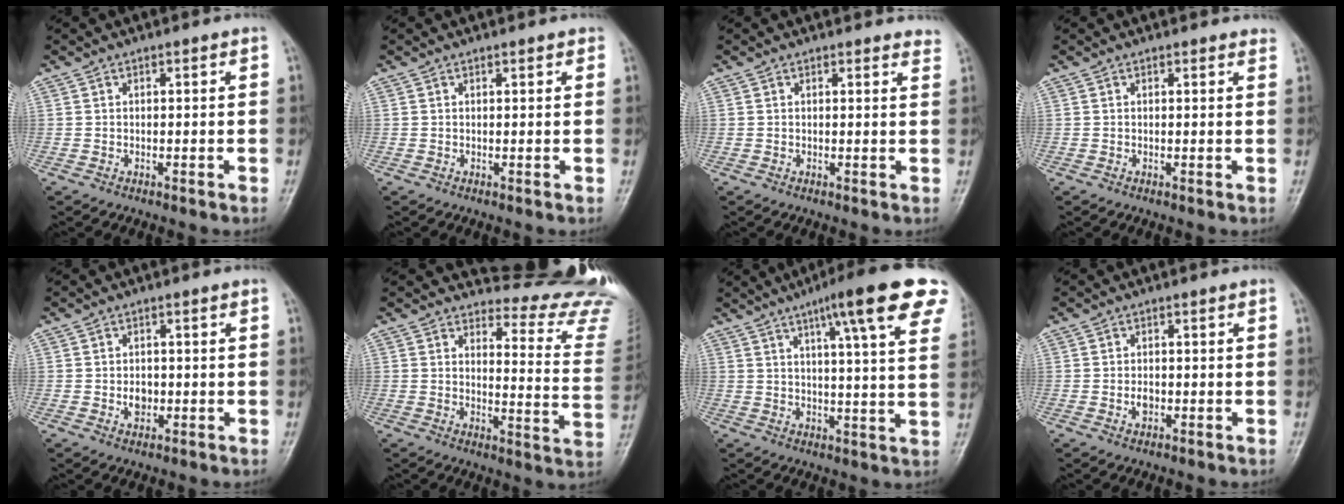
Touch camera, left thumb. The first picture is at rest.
{"total": 1.0, "force": [0.9, 0.3, 0.5], "torque": [-0.004, -0.002, 0.009]}
{"total": 4.2, "force": [4.1, 1.0, 0.3], "torque": [0.016, -0.021, 0.027]}
{"total": 2.6, "force": [2.5, 0.7, 0.4], "torque": [0.003, -0.009, 0.017]}
{"total": 2.5, "force": [-0.3, 2.0, 1.6], "torque": [-0.016, 0.002, -0.002]}
{"total": 18.3, "force": [18.1, 2.2, 1.5], "torque": [0.033, -0.209, 0.183]}
{"total": 17.7, "force": [9.7, 2.2, 14.6], "torque": [-0.187, -0.020, 0.122]}
{"total": 1.8, "force": [-0.3, 1.2, 1.3], "torque": [-0.017, 0.001, -0.004]}